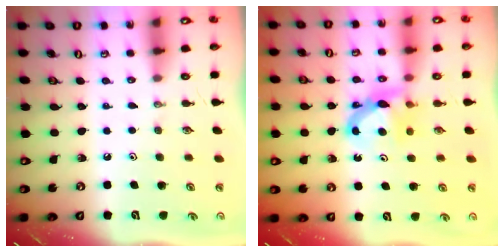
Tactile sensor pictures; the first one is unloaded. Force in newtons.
{"total": 7.8, "press": 7.8, "slide": 0.4}